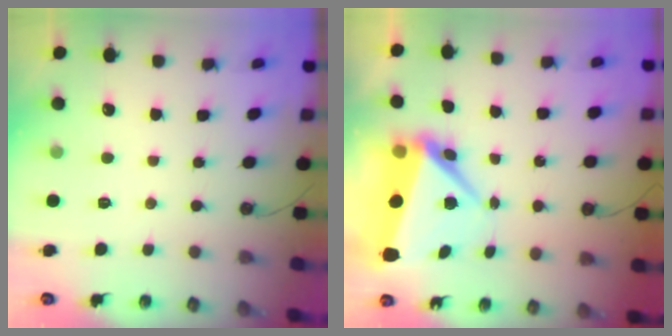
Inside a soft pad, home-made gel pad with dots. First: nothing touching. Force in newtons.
{"total": 12.6, "press": 9.1, "slide": 8.7}